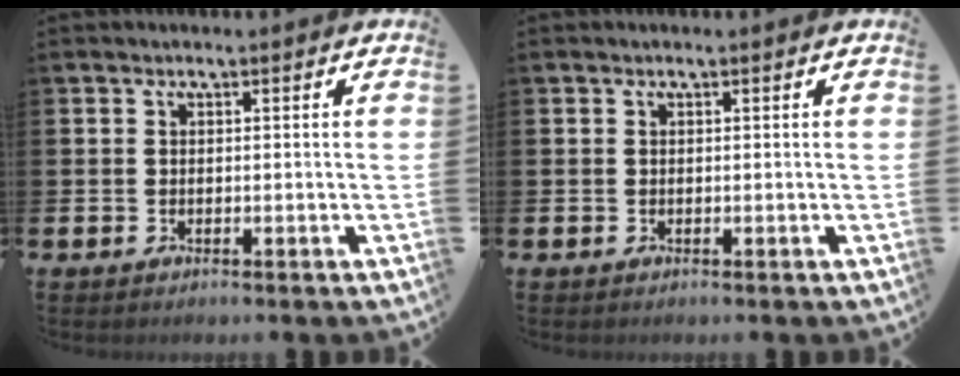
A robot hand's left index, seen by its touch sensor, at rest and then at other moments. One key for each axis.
{"total": 0.0}